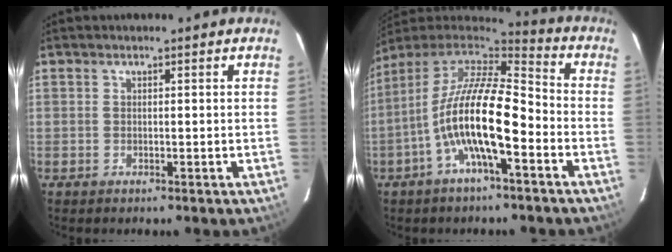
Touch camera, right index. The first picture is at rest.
{"total": 16.0, "force": [-5.5, 4.4, 14.4], "torque": [-0.263, -0.008, -0.110]}